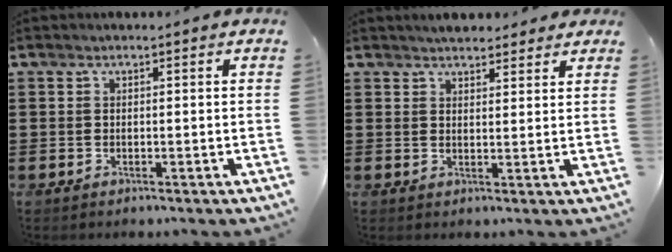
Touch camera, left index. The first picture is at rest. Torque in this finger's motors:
{"motor_torque": [2.14, 0.00, 0.28, 0.00]}